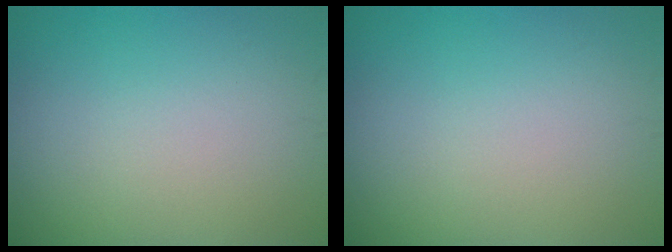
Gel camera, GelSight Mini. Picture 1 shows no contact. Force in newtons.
{"total": 0.0}